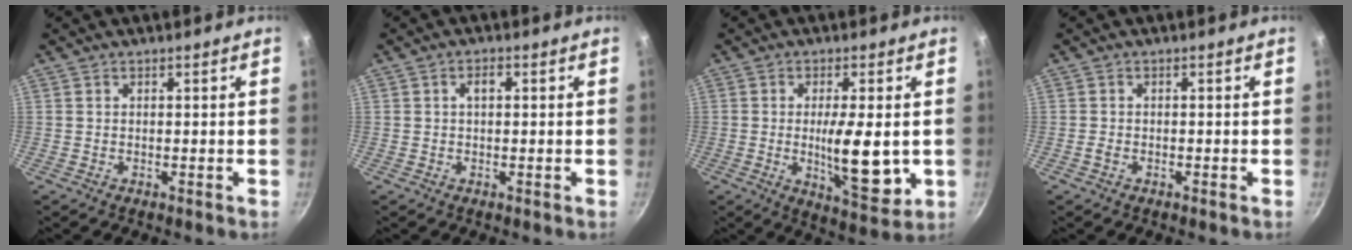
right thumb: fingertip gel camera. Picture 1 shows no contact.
{"total": 1.9, "force": [0.3, 1.1, 1.5], "torque": [-0.023, 0.008, 0.003]}
{"total": 12.2, "force": [-0.9, 3.8, 11.5], "torque": [-0.173, -0.015, -0.004]}
{"total": 1.0, "force": [-0.6, 0.5, 0.5], "torque": [-0.017, 0.006, -0.013]}